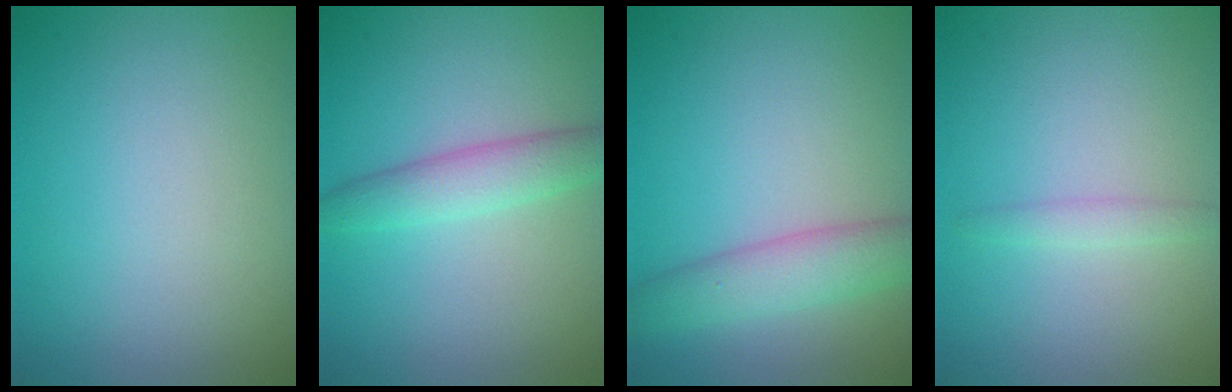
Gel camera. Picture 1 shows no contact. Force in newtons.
{"total": 3.0, "press": 3.0, "slide": 0.1}
{"total": 4.0, "press": 4.0, "slide": 0.2}
{"total": 1.1, "press": 1.1, "slide": 0.0}